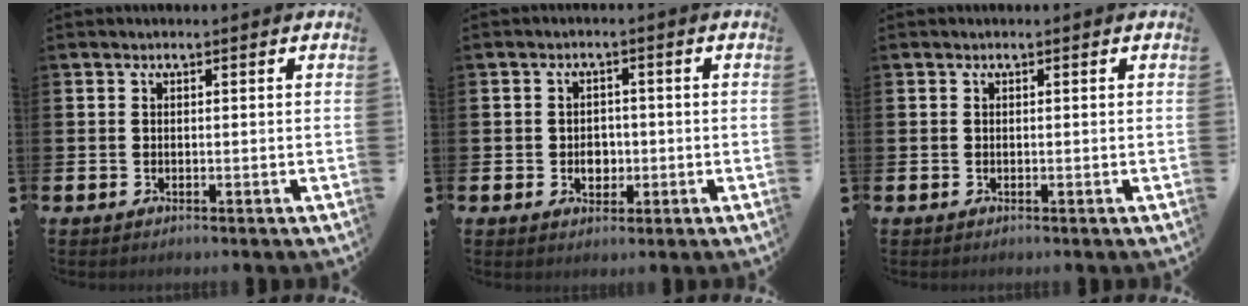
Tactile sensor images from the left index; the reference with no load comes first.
{"total": 2.8, "force": [-0.4, 2.3, 1.6], "torque": [-0.005, -0.005, -0.017]}
{"total": 0.0}